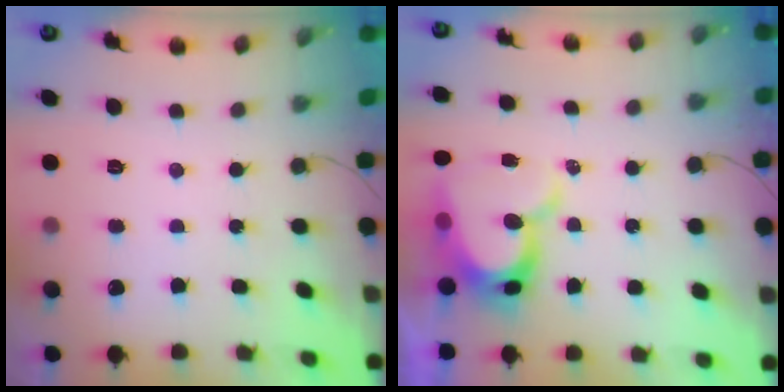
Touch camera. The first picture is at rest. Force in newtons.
{"total": 12.5, "press": 12.5, "slide": 1.2}